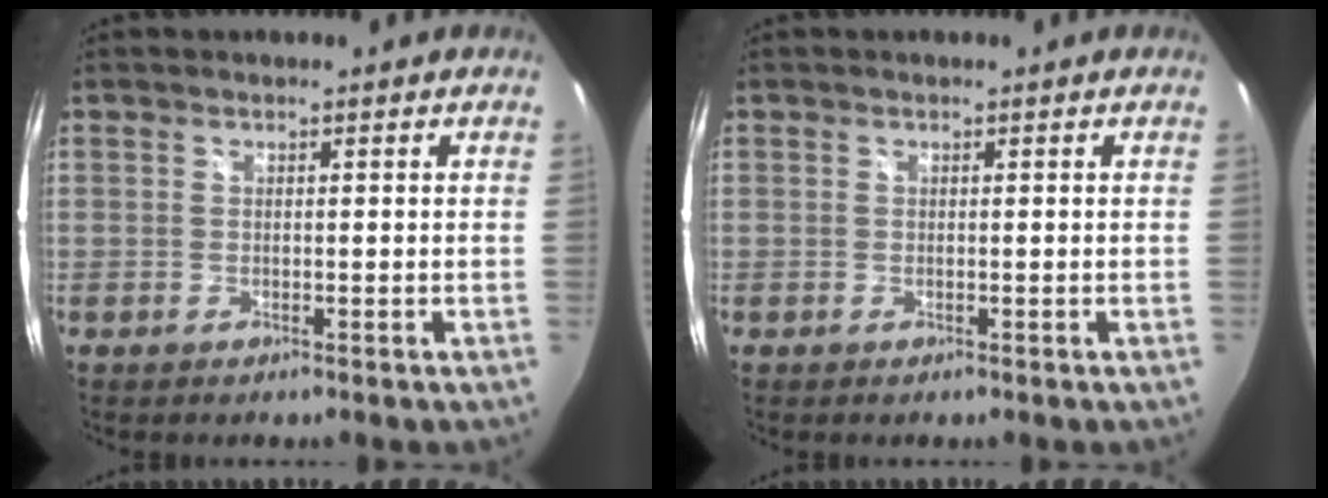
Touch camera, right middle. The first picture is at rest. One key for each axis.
{"total": 0.0}